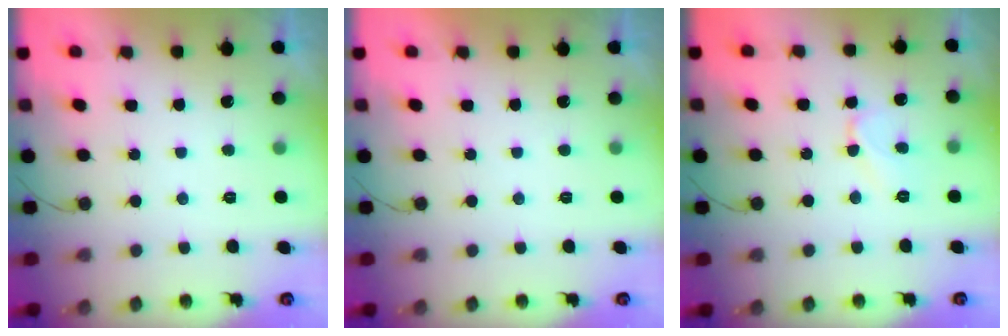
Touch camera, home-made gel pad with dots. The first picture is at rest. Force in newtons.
{"total": 1.8, "press": 1.8, "slide": 0.0}
{"total": 5.6, "press": 5.6, "slide": 0.3}